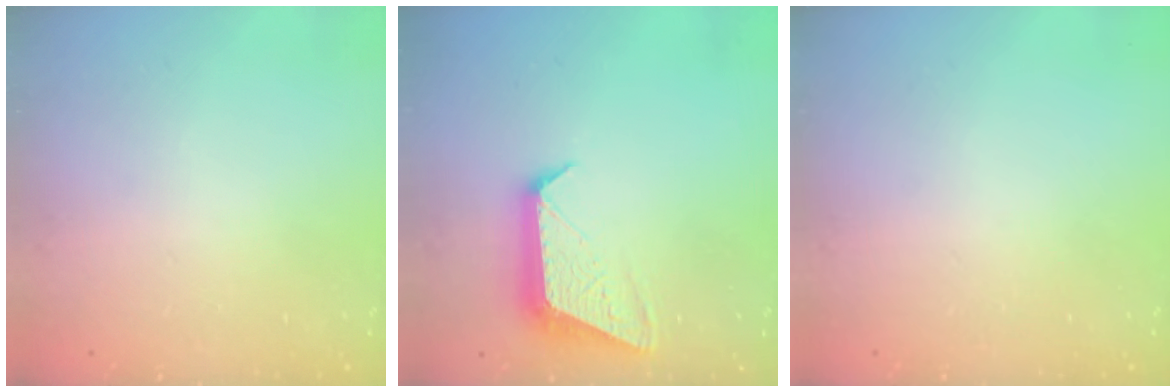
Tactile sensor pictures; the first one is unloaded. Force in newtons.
{"total": 11.8, "press": 11.7, "slide": 0.6}
{"total": 0.0}